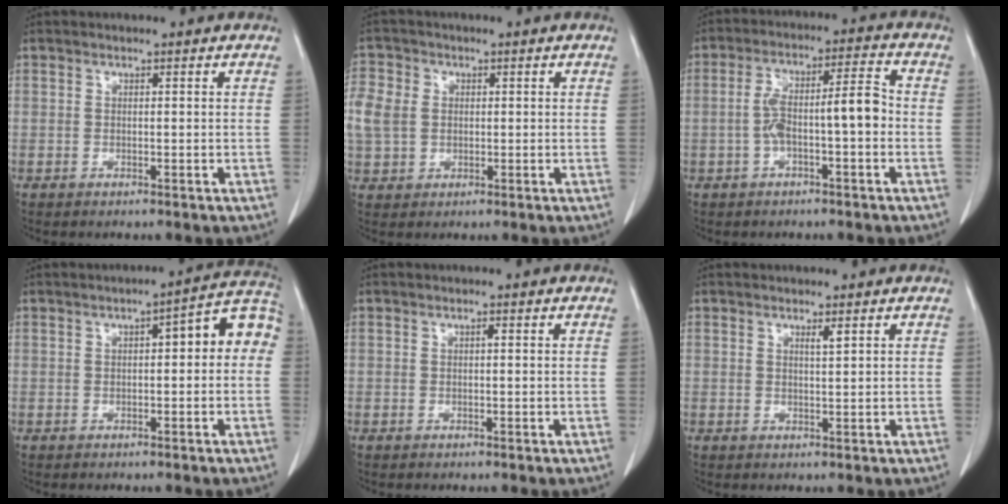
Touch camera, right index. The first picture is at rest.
{"total": 8.0, "force": [0.9, 6.8, 4.1], "torque": [-0.121, 0.016, 0.021]}
{"total": 8.1, "force": [-1.5, 1.7, 7.7], "torque": [-0.141, 0.035, -0.023]}
{"total": 6.9, "force": [0.4, 1.3, 6.8], "torque": [-0.082, 0.028, -0.001]}
{"total": 0.0}
{"total": 1.1, "force": [0.6, -0.1, 0.9], "torque": [-0.018, -0.004, 0.012]}